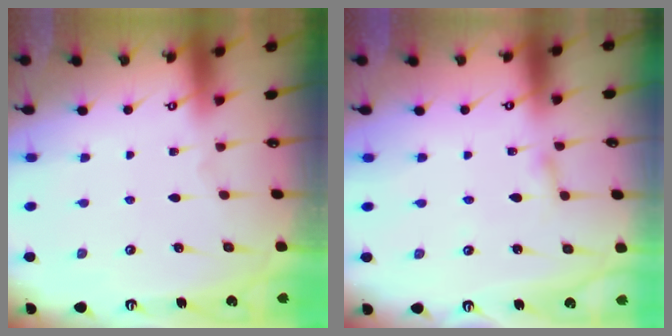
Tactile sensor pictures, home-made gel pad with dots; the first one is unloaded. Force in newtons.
{"total": 1.7, "press": 1.7, "slide": 0.2}